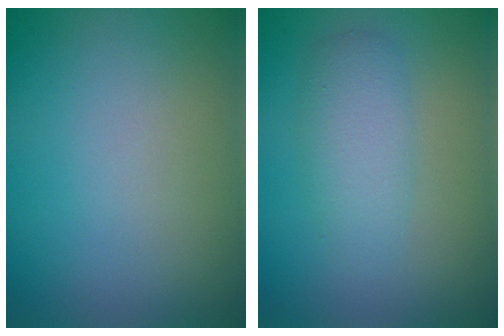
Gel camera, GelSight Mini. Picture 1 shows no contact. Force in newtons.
{"total": 2.9, "press": 2.9, "slide": 0.1}